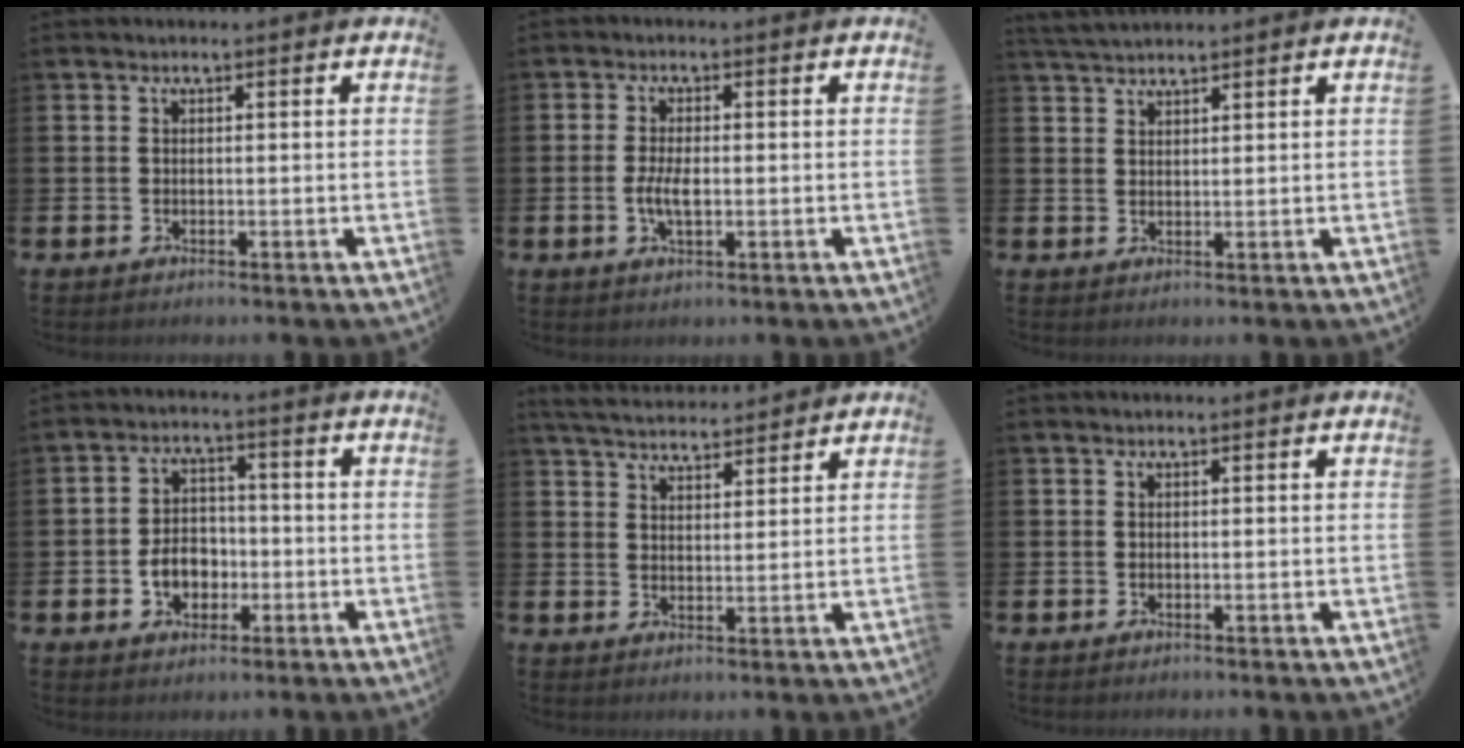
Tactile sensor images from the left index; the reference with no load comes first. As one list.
[{"total": 3.5, "force": [-0.5, 1.4, 3.1], "torque": [-0.062, -0.001, -0.012]}, {"total": 3.1, "force": [3.0, 0.5, 0.7], "torque": [-0.020, -0.007, 0.056]}, {"total": 4.9, "force": [-1.5, 3.8, 2.8], "torque": [-0.039, 0.002, -0.035]}, {"total": 5.1, "force": [5.0, 0.9, 0.7], "torque": [-0.035, -0.022, 0.091]}, {"total": 0.0}]